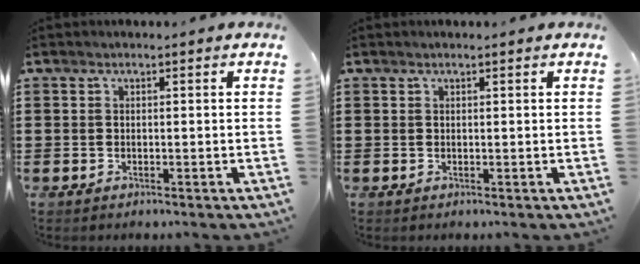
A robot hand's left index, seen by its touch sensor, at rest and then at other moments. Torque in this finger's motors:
{"motor_torque": [-0.49, 0.06, -0.23, -0.01]}